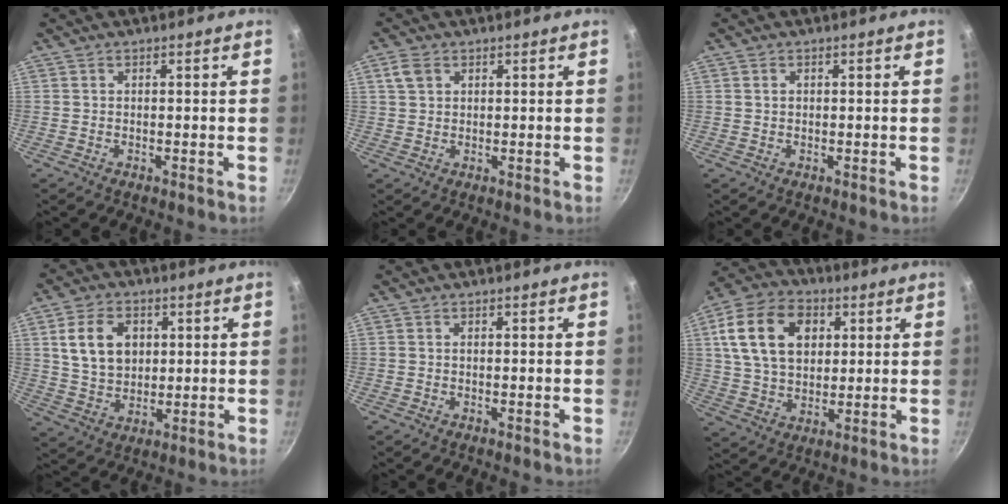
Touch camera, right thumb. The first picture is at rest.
{"total": 3.4, "force": [1.4, 2.5, 1.9], "torque": [-0.029, 0.002, 0.028]}
{"total": 1.2, "force": [0.4, 0.9, 0.6], "torque": [-0.010, 0.004, 0.006]}
{"total": 11.3, "force": [2.9, 8.2, 7.2], "torque": [-0.108, -0.007, 0.055]}
{"total": 0.0}
{"total": 17.1, "force": [4.8, 11.9, 11.3], "torque": [-0.185, 0.003, 0.079]}